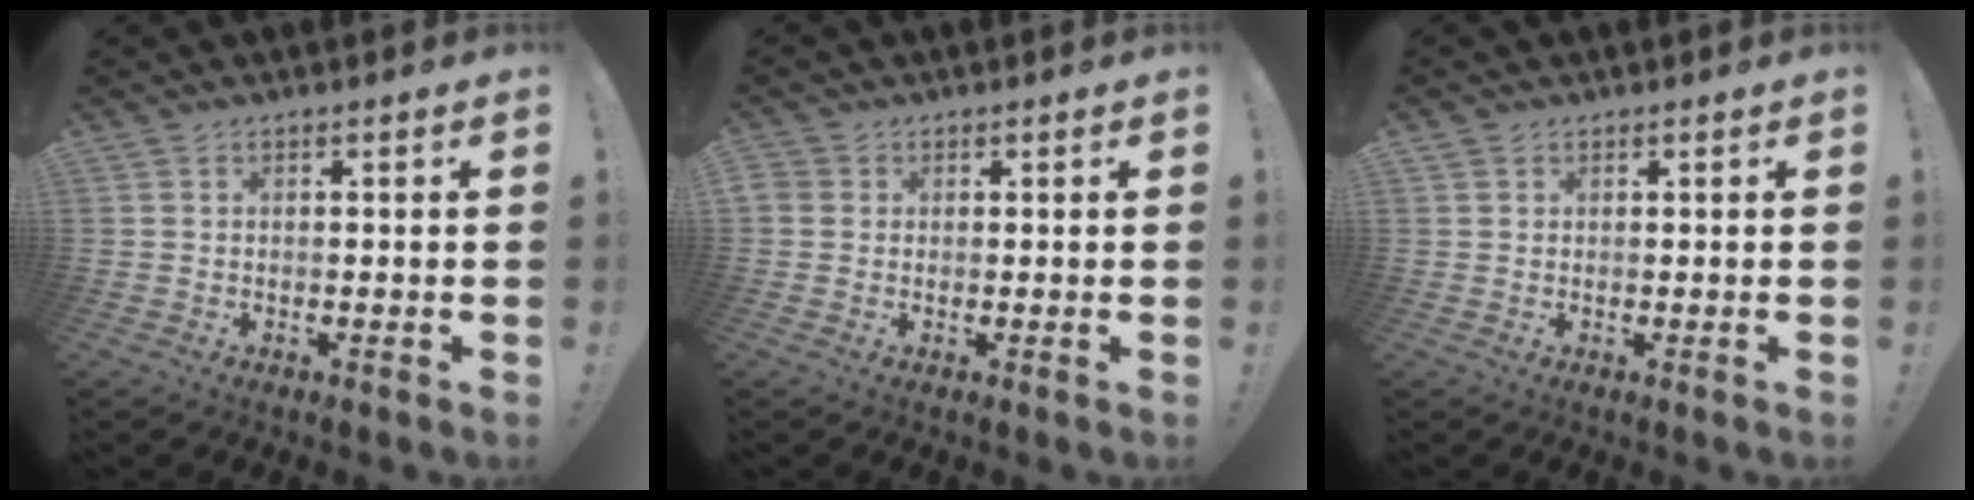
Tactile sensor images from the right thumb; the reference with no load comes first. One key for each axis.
{"total": 2.4, "fx": 0.8, "fy": 2.1, "fz": 0.8, "tx": -0.010, "ty": 0.001, "tz": 0.015}
{"total": 1.1, "fx": 0.8, "fy": 0.8, "fz": 0.1, "tx": 0.002, "ty": -0.002, "tz": 0.015}